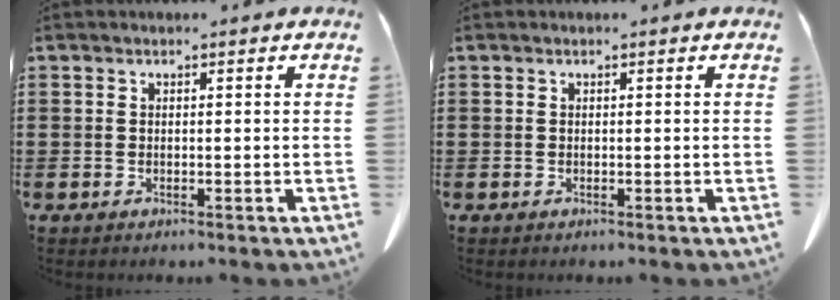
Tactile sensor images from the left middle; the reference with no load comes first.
{"total": 0.0}